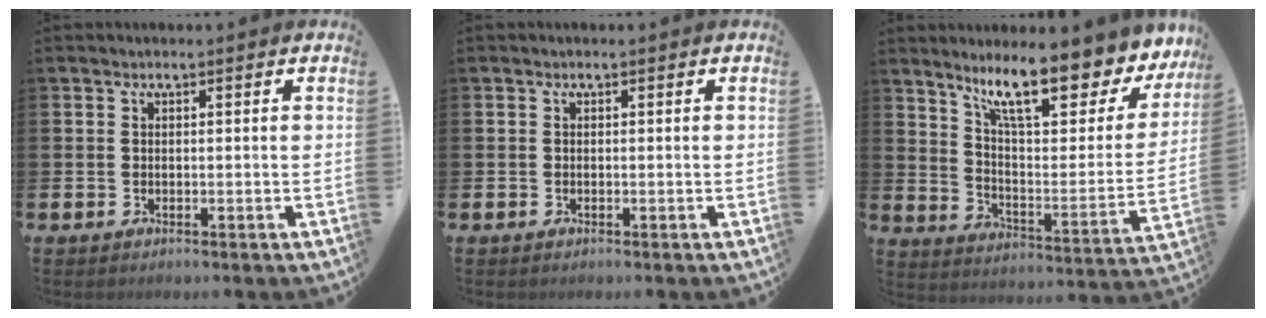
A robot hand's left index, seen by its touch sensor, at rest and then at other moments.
{"total": 0.0}
{"total": 12.8, "force": [10.1, 2.9, 7.3], "torque": [-0.145, -0.068, 0.168]}